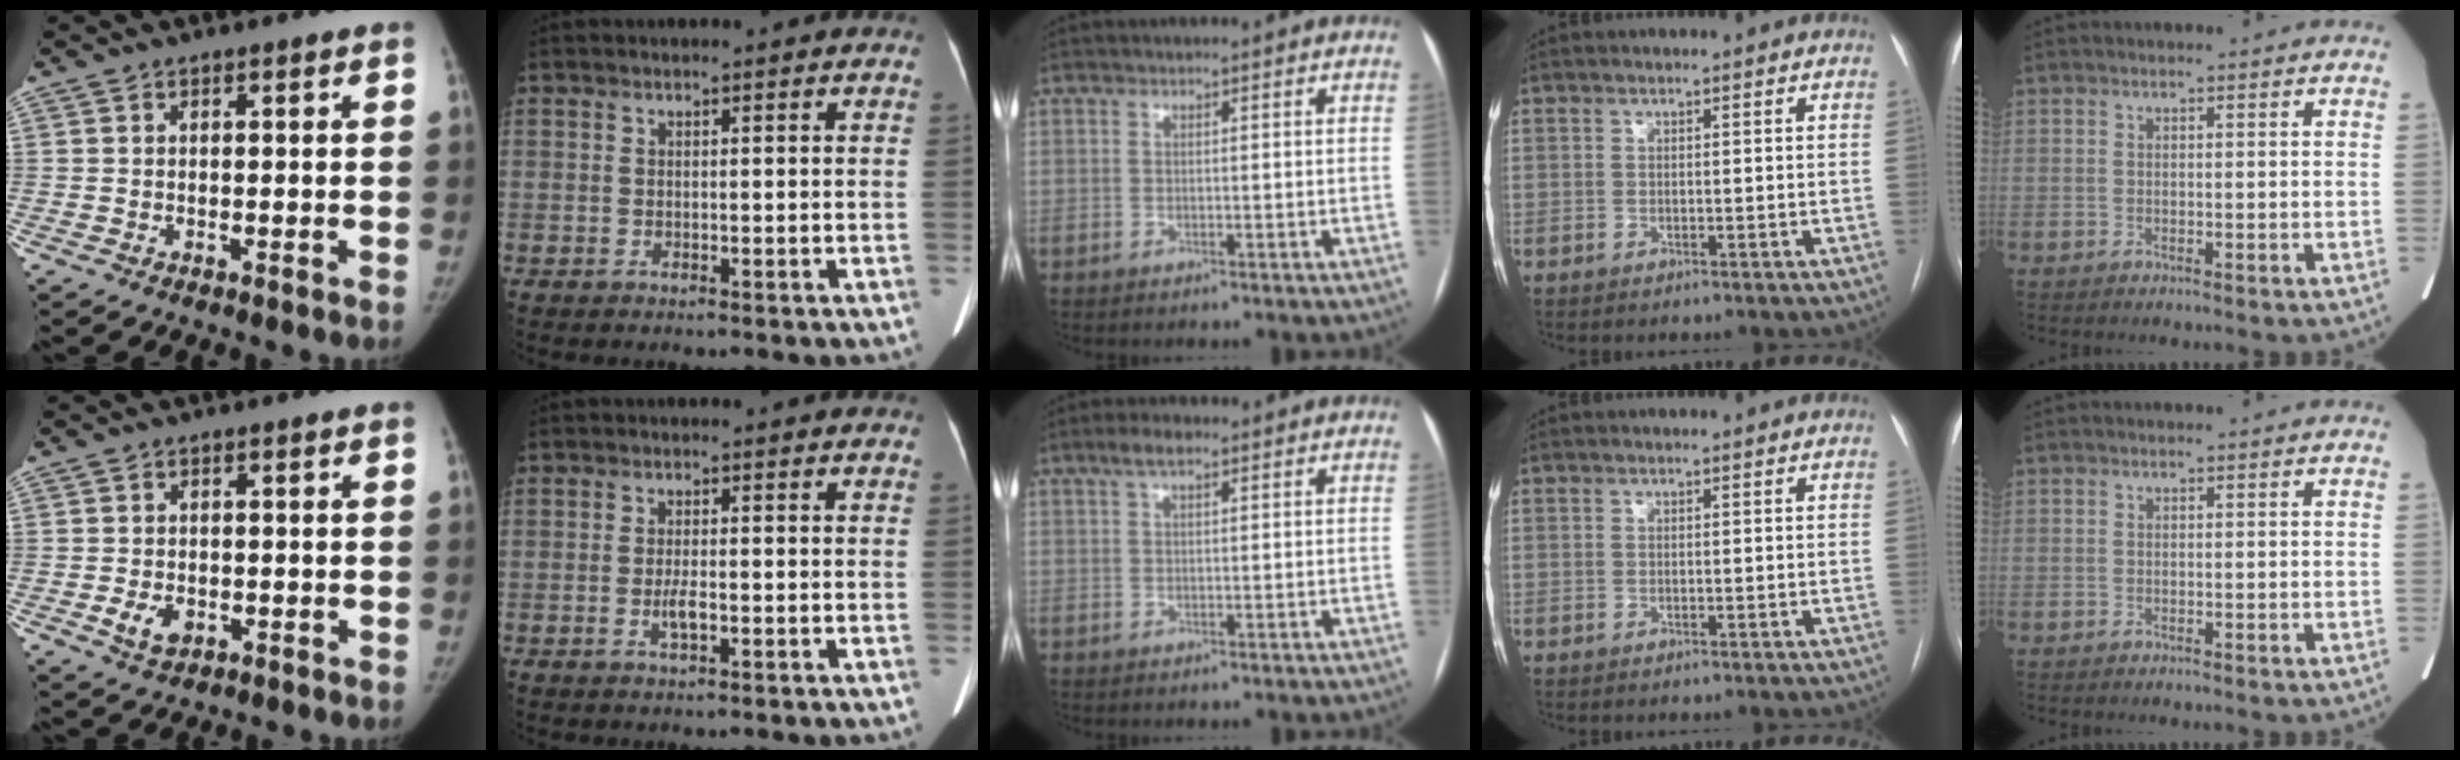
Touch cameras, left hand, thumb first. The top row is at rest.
{"thumb": {"total": 3.9, "force": [-1.2, 2.7, 2.5], "torque": [-0.036, 0.003, -0.014]}, "index": {"total": 2.1, "force": [-0.7, 0.4, 2.0], "torque": [-0.042, -0.002, -0.011]}, "middle": {"total": 2.6, "force": [1.5, 0.8, 1.9], "torque": [-0.040, 0.016, 0.029]}}